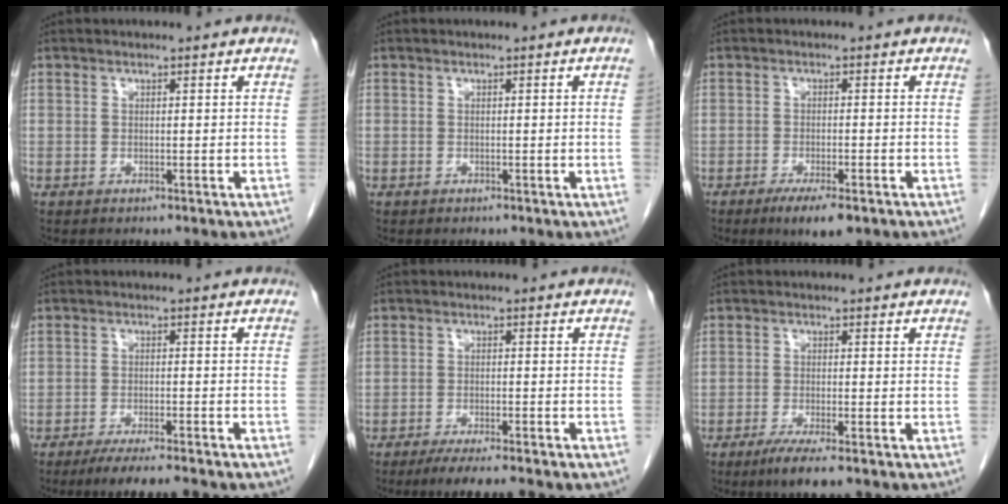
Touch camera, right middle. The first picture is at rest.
{"total": 0.7, "force": [0.0, -0.3, 0.6], "torque": [0.000, 0.001, -0.002]}
{"total": 5.5, "force": [-3.4, 1.1, 4.1], "torque": [-0.067, -0.010, -0.050]}
{"total": 9.6, "force": [-7.9, 0.7, 5.4], "torque": [-0.065, -0.015, -0.113]}
{"total": 8.2, "force": [-6.6, 0.4, 4.9], "torque": [-0.058, -0.014, -0.094]}
{"total": 5.2, "force": [-3.5, 0.5, 3.8], "torque": [-0.065, -0.014, -0.056]}